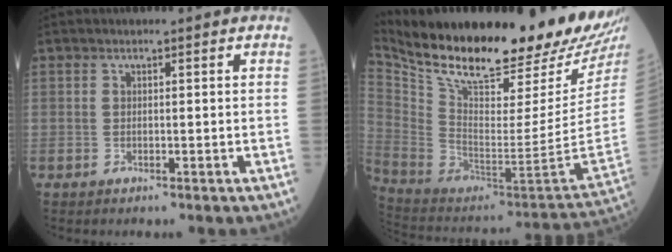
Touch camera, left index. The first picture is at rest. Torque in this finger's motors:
{"motor_torque": [0.25, -0.99, 0.79, 0.21]}